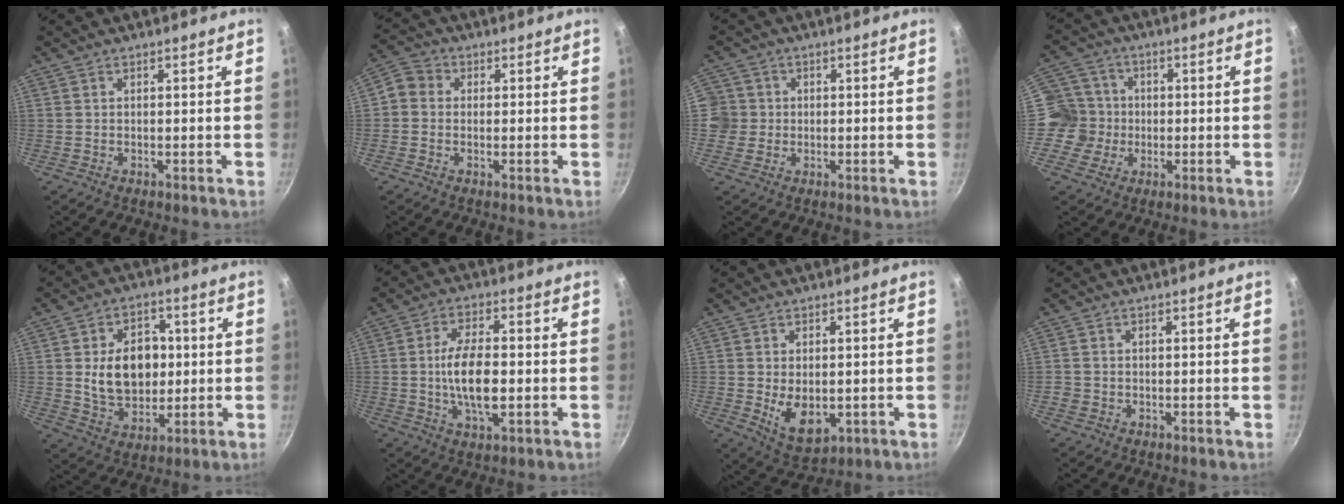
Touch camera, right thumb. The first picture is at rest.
{"total": 4.2, "force": [-0.1, 3.8, 1.8], "torque": [-0.021, 0.010, -0.021]}
{"total": 5.4, "force": [-0.1, 5.3, 1.1], "torque": [0.014, 0.005, -0.011]}
{"total": 7.7, "force": [-0.9, 7.6, 1.3], "torque": [0.014, 0.018, -0.038]}
{"total": 13.5, "force": [1.0, 9.9, 9.2], "torque": [-0.109, 0.001, 0.021]}
{"total": 10.4, "force": [-1.0, 4.7, 9.2], "torque": [-0.168, 0.012, -0.019]}
{"total": 8.0, "force": [-0.7, 5.1, 6.1], "torque": [-0.092, -0.017, 0.010]}
{"total": 1.3, "force": [-0.5, 1.1, 0.4], "torque": [-0.007, 0.001, -0.009]}